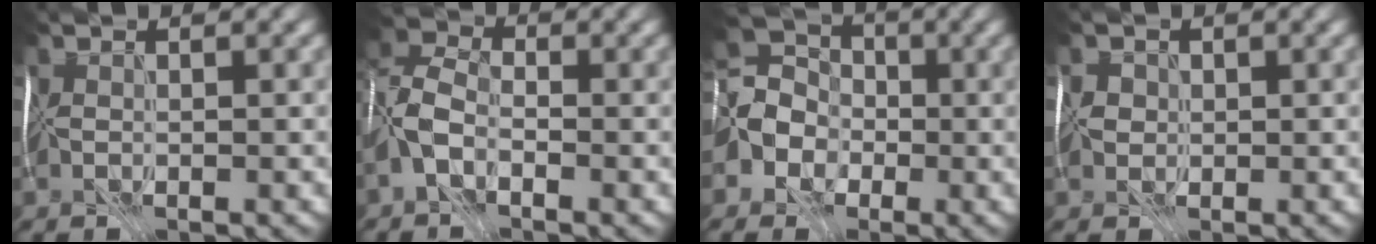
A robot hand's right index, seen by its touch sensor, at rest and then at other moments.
{"total": 2.7, "force": [-1.7, 1.3, 1.6], "torque": [-0.040, 0.013, -0.044]}
{"total": 4.5, "force": [-1.5, 4.0, 1.5], "torque": [-0.028, 0.009, -0.044]}
{"total": 0.8, "force": [0.2, 0.7, -0.4], "torque": [0.014, 0.006, 0.005]}